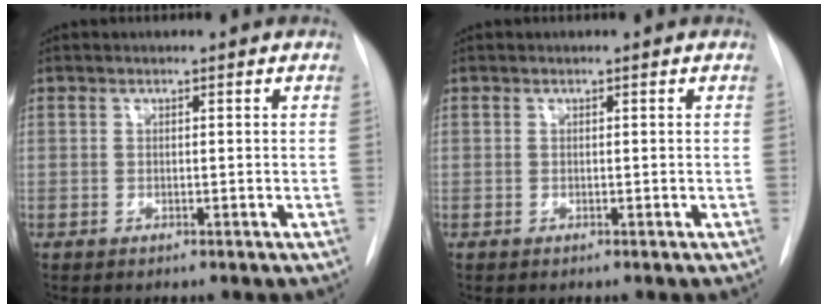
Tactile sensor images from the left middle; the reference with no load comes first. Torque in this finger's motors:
{"motor_torque": [0.00, 0.01, 0.00, 0.00]}